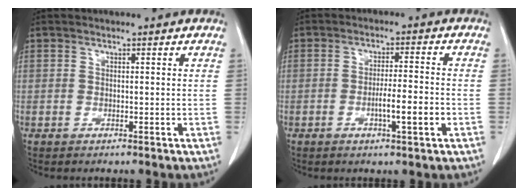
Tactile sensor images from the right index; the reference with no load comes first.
{"total": 5.4, "force": [-1.6, 0.3, 5.2], "torque": [-0.084, -0.004, -0.026]}